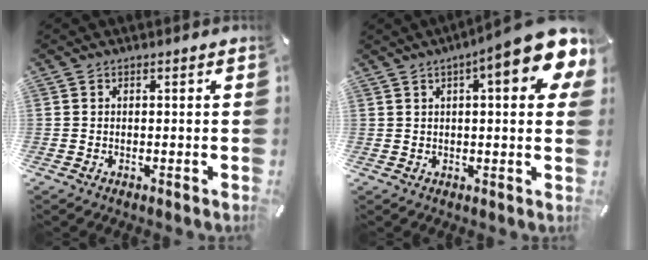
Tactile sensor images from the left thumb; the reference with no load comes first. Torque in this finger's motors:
{"motor_torque": [2.54, 2.47, 1.64, -1.13, 0.10]}